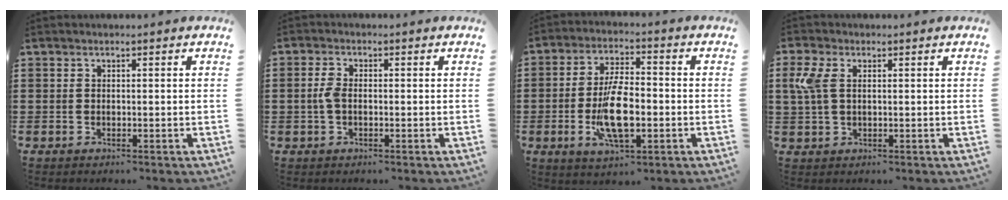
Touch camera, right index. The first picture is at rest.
{"total": 2.8, "force": [-0.3, 1.4, 2.4], "torque": [-0.062, -0.001, -0.012]}
{"total": 9.9, "force": [-2.1, 3.9, 8.8], "torque": [-0.186, -0.008, -0.039]}
{"total": 5.2, "force": [1.1, 2.9, 4.2], "torque": [-0.111, 0.002, 0.013]}